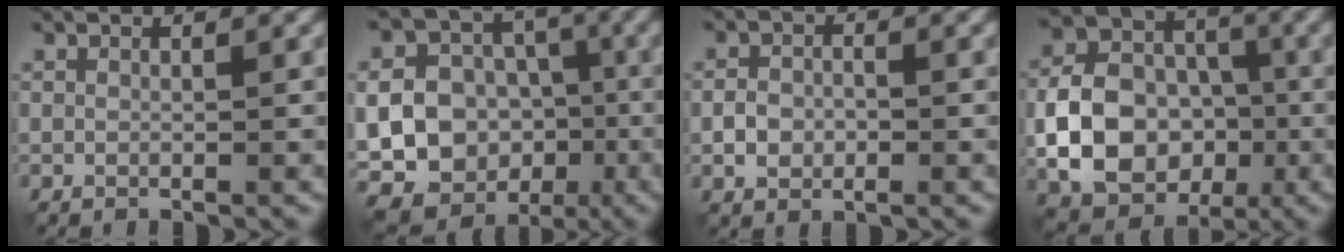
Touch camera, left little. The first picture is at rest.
{"total": 22.0, "force": [-5.6, 20.2, 6.8], "torque": [-0.154, -0.030, -0.104]}
{"total": 2.1, "force": [-0.6, 1.5, 1.4], "torque": [-0.028, 0.001, -0.016]}
{"total": 9.5, "force": [-2.1, 7.4, 5.5], "torque": [-0.098, -0.002, -0.044]}